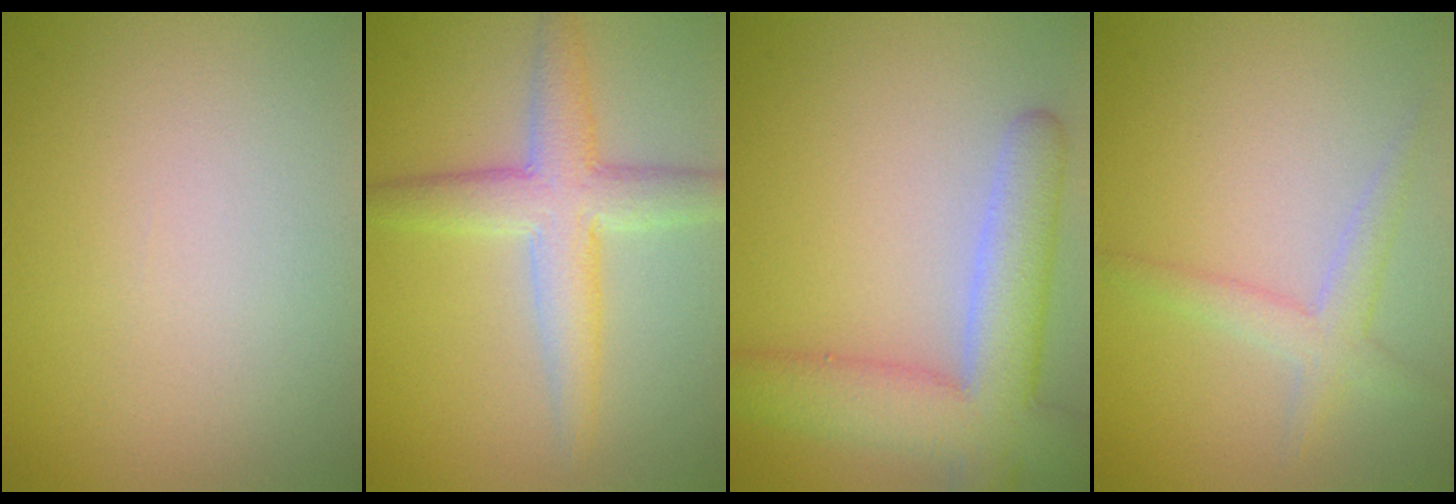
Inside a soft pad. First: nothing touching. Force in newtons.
{"total": 5.0, "press": 5.0, "slide": 0.3}
{"total": 7.5, "press": 7.4, "slide": 0.7}
{"total": 2.4, "press": 2.4, "slide": 0.1}